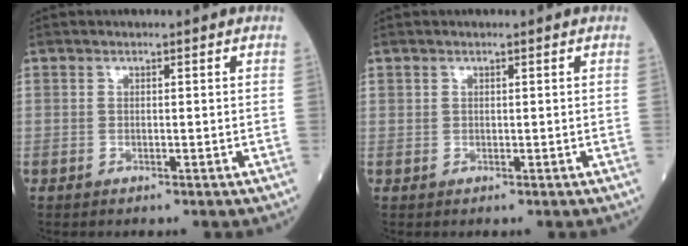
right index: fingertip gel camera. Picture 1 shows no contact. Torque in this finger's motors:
{"motor_torque": [0.09, 0.12, 0.04, 0.01]}